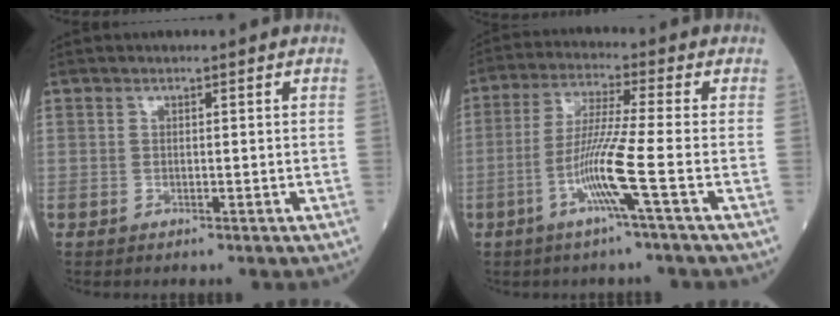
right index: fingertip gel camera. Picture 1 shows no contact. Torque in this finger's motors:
{"motor_torque": [0.27, -0.31, 0.23, 0.15]}